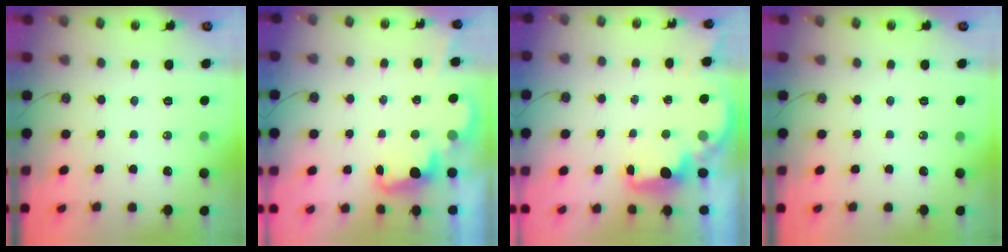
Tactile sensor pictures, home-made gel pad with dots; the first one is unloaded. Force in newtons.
{"total": 2.3, "press": 2.3, "slide": 0.5}
{"total": 2.2, "press": 2.1, "slide": 0.7}
{"total": 0.0}